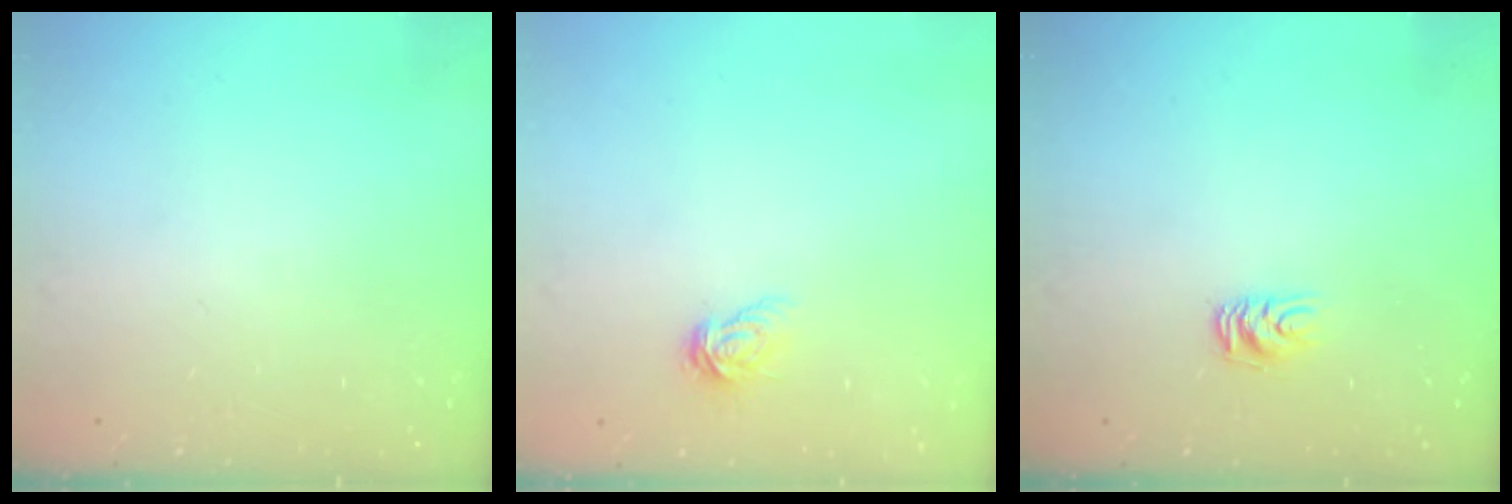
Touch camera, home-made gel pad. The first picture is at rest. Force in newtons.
{"total": 4.9, "press": 4.9, "slide": 0.1}
{"total": 6.1, "press": 6.0, "slide": 0.8}